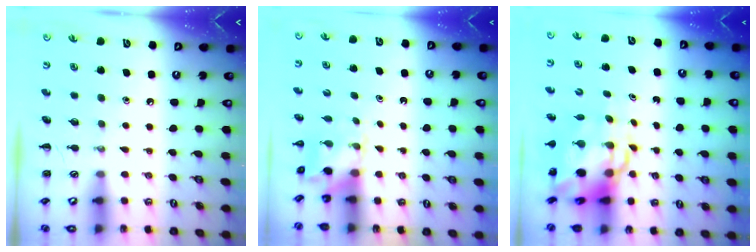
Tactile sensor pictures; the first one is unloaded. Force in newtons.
{"total": 2.5, "press": 2.5, "slide": 0.5}
{"total": 9.4, "press": 9.0, "slide": 2.7}